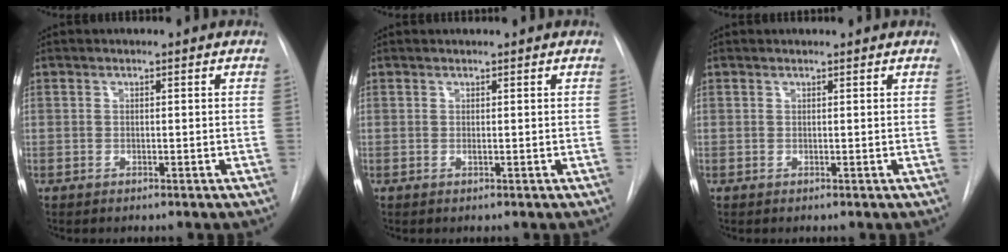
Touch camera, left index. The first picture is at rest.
{"total": 0.8, "force": [0.6, 0.0, 0.5], "torque": [-0.007, 0.011, 0.012]}
{"total": 1.4, "force": [1.4, 0.1, 0.1], "torque": [-0.008, 0.012, 0.018]}